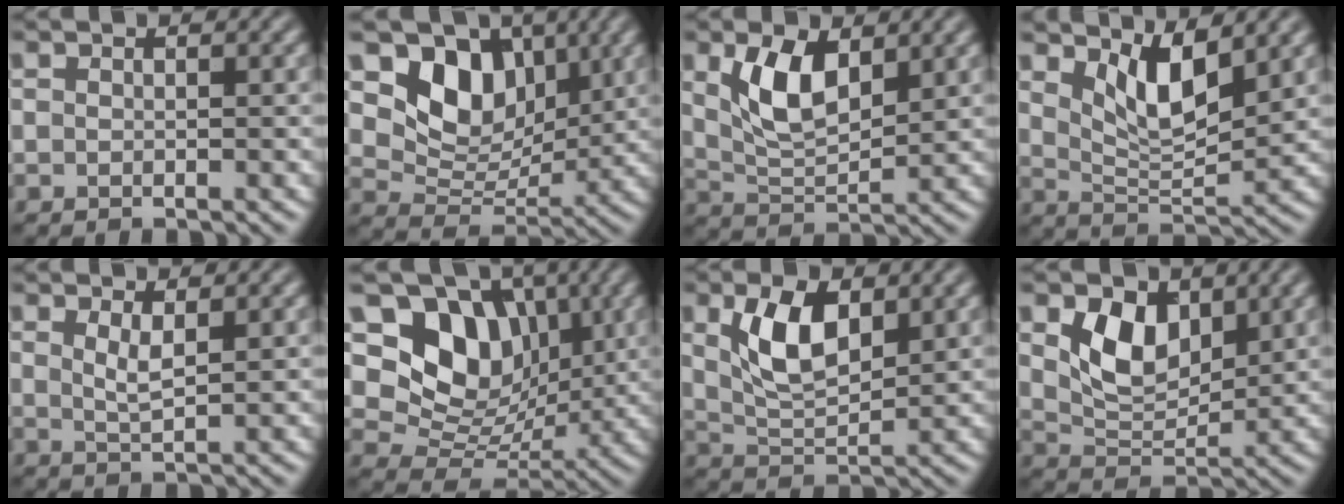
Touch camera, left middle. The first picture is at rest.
{"total": 6.7, "force": [3.0, 4.8, 3.7], "torque": [-0.065, -0.016, 0.051]}
{"total": 5.3, "force": [1.9, 2.6, 4.1], "torque": [-0.096, -0.003, 0.040]}
{"total": 5.0, "force": [2.5, 1.8, 4.0], "torque": [-0.084, -0.015, 0.049]}
{"total": 1.8, "force": [0.6, 0.4, 1.6], "torque": [-0.039, -0.007, 0.018]}
{"total": 8.8, "force": [2.9, 6.8, 4.8], "torque": [-0.087, -0.017, 0.048]}
{"total": 5.6, "force": [1.8, 2.8, 4.5], "torque": [-0.103, -0.001, 0.038]}
{"total": 5.2, "force": [2.0, 3.3, 3.5], "torque": [-0.080, -0.010, 0.039]}